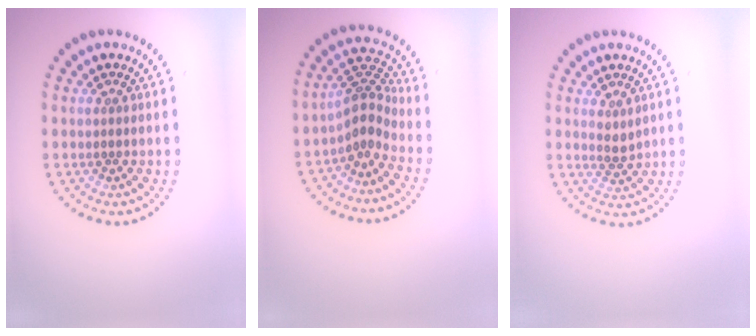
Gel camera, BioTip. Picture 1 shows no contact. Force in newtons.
{"total": 3.0, "press": 2.2, "slide": 2.0}
{"total": 1.2, "press": 1.0, "slide": 0.7}